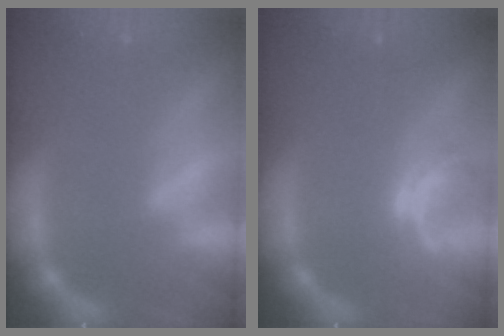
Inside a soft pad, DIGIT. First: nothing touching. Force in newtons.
{"total": 2.0}